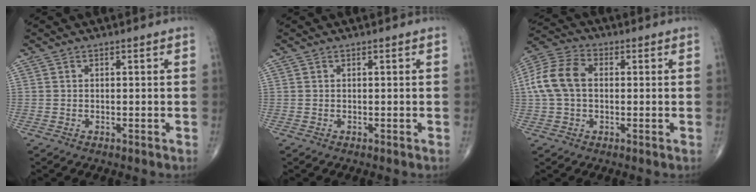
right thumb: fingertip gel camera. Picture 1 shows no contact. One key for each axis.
{"total": 0.0}
{"total": 10.5, "fx": 0.7, "fy": 7.2, "fz": 7.6, "tx": -0.160, "ty": 0.029, "tz": 0.006}